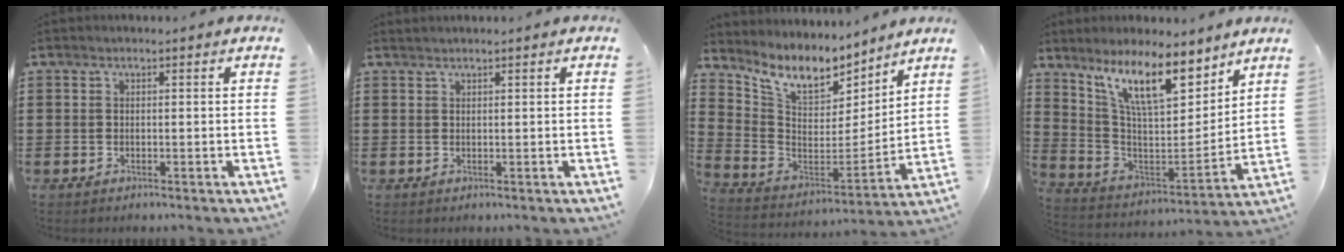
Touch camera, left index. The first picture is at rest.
{"total": 0.6, "force": [0.5, -0.1, 0.2], "torque": [-0.004, -0.002, 0.012]}
{"total": 9.5, "force": [7.7, 3.7, 4.0], "torque": [-0.113, -0.047, 0.137]}
{"total": 12.6, "force": [9.1, 3.2, 8.2], "torque": [-0.177, -0.035, 0.161]}